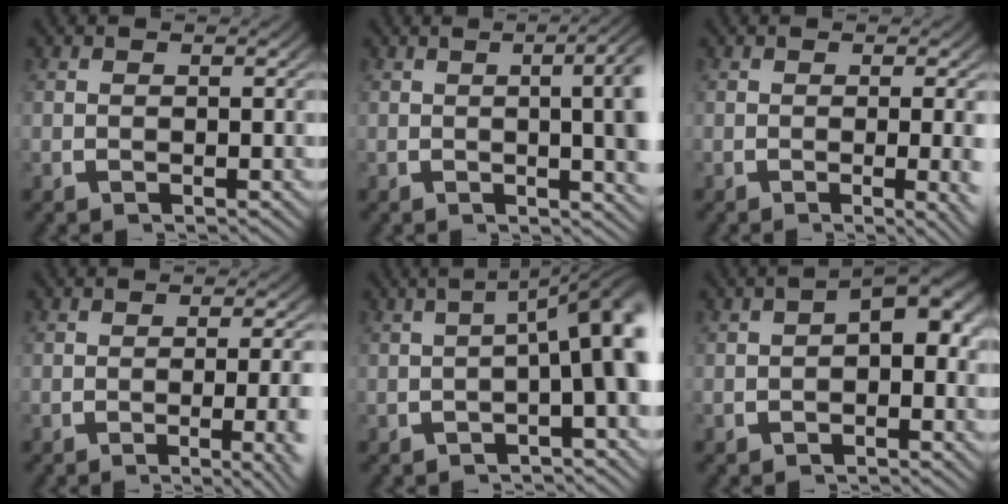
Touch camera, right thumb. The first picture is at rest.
{"total": 8.5, "force": [2.4, 3.5, 7.4], "torque": [-0.065, 0.025, 0.018]}
{"total": 2.9, "force": [-0.5, 0.4, 2.8], "torque": [-0.037, -0.003, -0.008]}
{"total": 4.2, "force": [-1.6, 0.8, 3.8], "torque": [-0.052, 0.001, -0.026]}
{"total": 7.4, "force": [0.3, 2.8, 6.9], "torque": [-0.089, 0.017, -0.003]}
{"total": 4.2, "force": [0.1, 2.4, 3.4], "torque": [-0.048, -0.004, 0.002]}